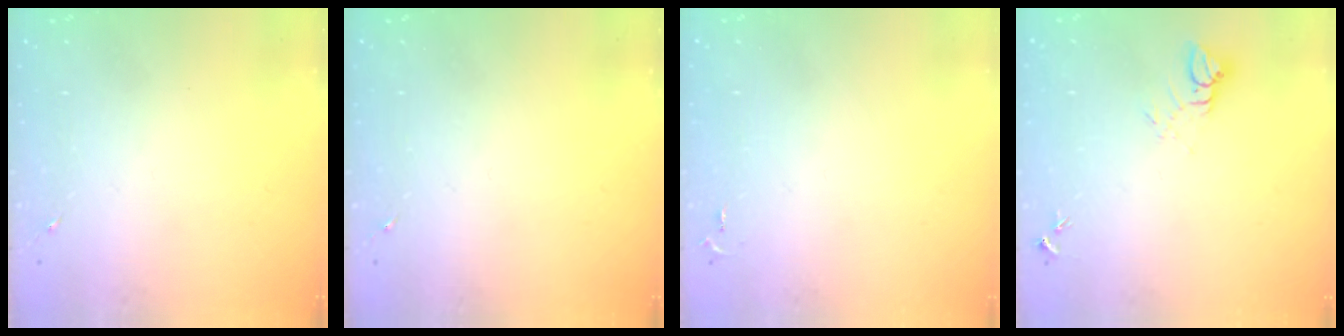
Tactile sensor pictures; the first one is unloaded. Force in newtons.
{"total": 0.0}
{"total": 2.6, "press": 2.6, "slide": 0.4}
{"total": 5.0, "press": 5.0, "slide": 0.4}